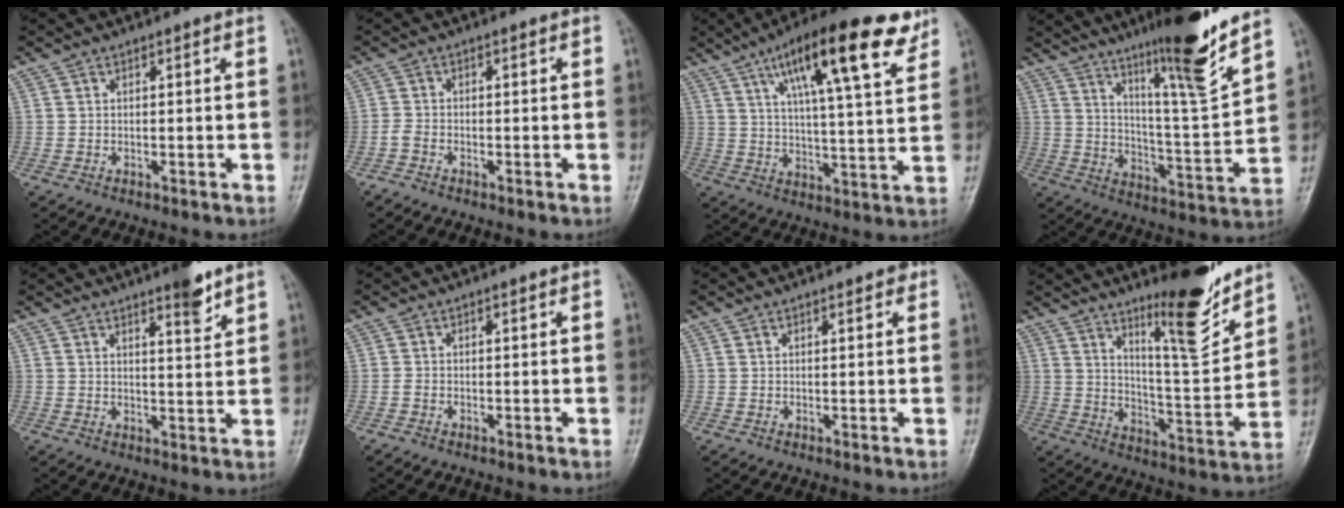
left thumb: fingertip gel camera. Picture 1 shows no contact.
{"total": 1.5, "force": [-1.3, 0.6, 0.6], "torque": [-0.017, 0.002, -0.031]}
{"total": 19.6, "force": [10.8, 5.1, 15.6], "torque": [-0.220, -0.022, 0.166]}
{"total": 15.7, "force": [11.4, 0.6, 10.9], "torque": [-0.159, -0.080, 0.188]}
{"total": 4.8, "force": [3.5, 0.9, 3.2], "torque": [-0.037, -0.026, 0.049]}
{"total": 0.7, "force": [-0.5, 0.4, 0.3], "torque": [-0.009, -0.001, -0.014]}
{"total": 0.9, "force": [0.5, 0.5, 0.5], "torque": [-0.003, -0.001, 0.003]}
{"total": 14.1, "force": [10.3, 2.4, 9.4], "torque": [-0.120, -0.085, 0.168]}